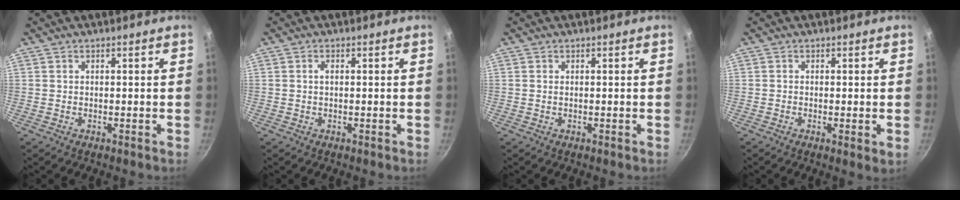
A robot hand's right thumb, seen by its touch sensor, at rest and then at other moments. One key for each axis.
{"total": 1.1, "fx": 0.2, "fy": 0.6, "fz": 1.0, "tx": -0.017, "ty": 0.001, "tz": 0.003}
{"total": 0.0}
{"total": 2.3, "fx": -0.4, "fy": 0.5, "fz": 2.2, "tx": -0.044, "ty": -0.009, "tz": -0.010}